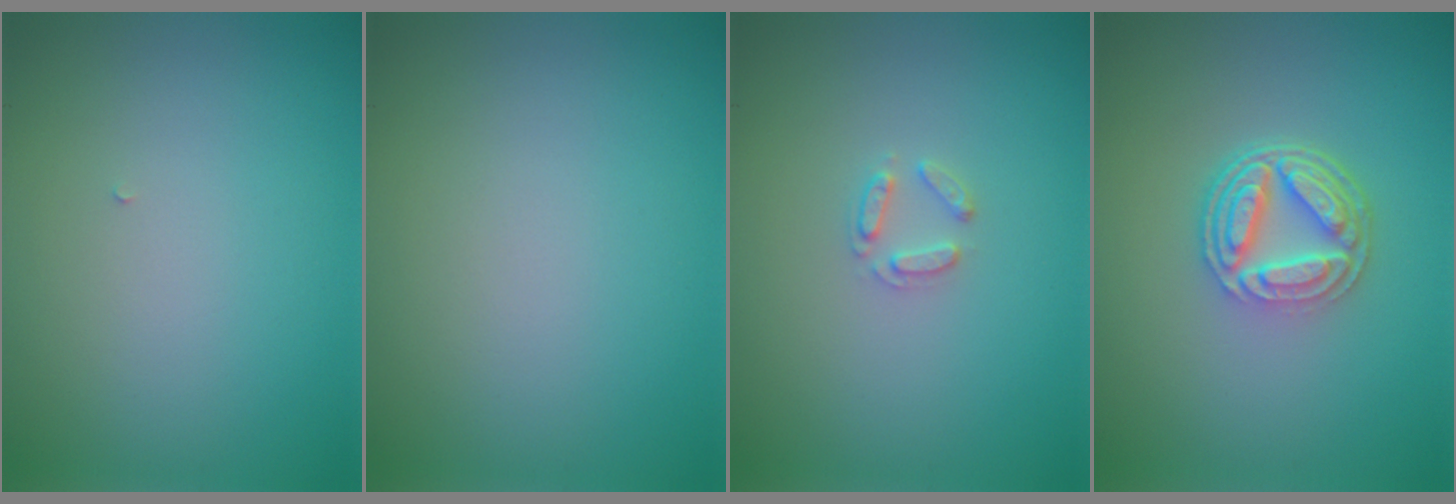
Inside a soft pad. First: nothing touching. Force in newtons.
{"total": 0.0}
{"total": 1.5, "press": 1.4, "slide": 0.2}
{"total": 5.2, "press": 3.8, "slide": 3.5}